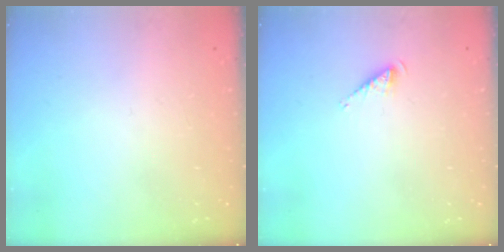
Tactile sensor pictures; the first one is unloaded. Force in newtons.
{"total": 2.6, "press": 2.6, "slide": 0.4}